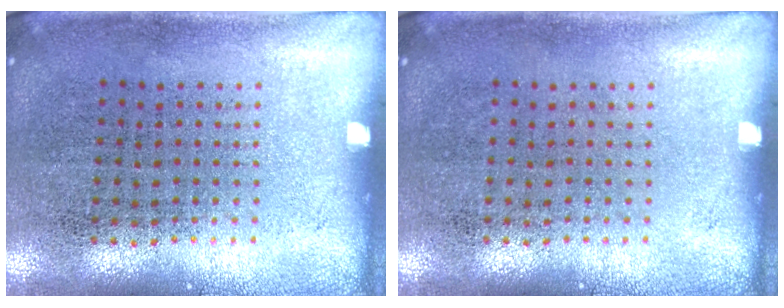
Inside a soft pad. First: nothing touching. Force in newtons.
{"total": 0.0}